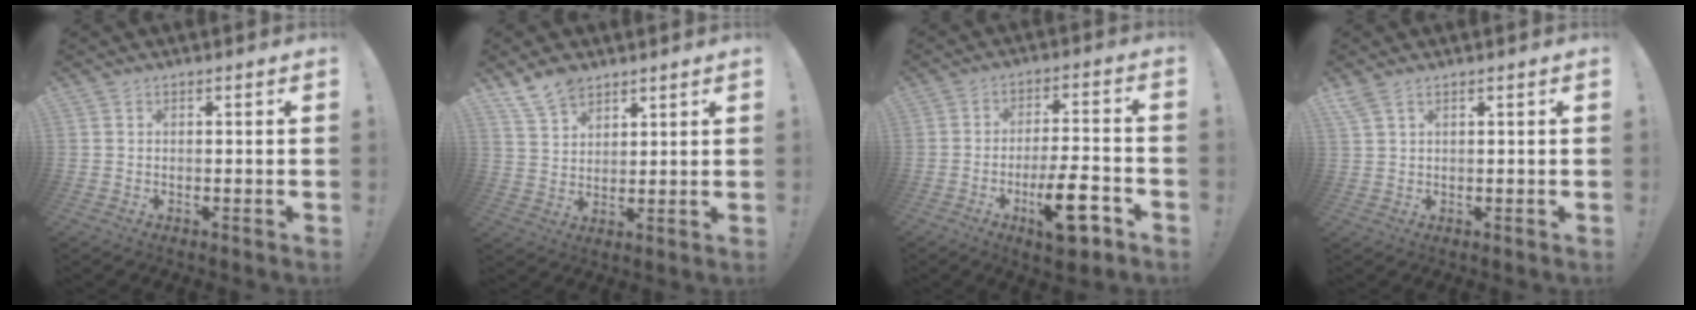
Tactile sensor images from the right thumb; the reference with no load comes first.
{"total": 8.5, "force": [6.6, 4.6, 2.7], "torque": [-0.043, -0.039, 0.128]}
{"total": 13.9, "force": [-6.1, 3.9, 11.9], "torque": [-0.182, 0.026, -0.095]}
{"total": 3.0, "force": [2.1, 1.2, 1.8], "torque": [-0.037, -0.004, 0.040]}